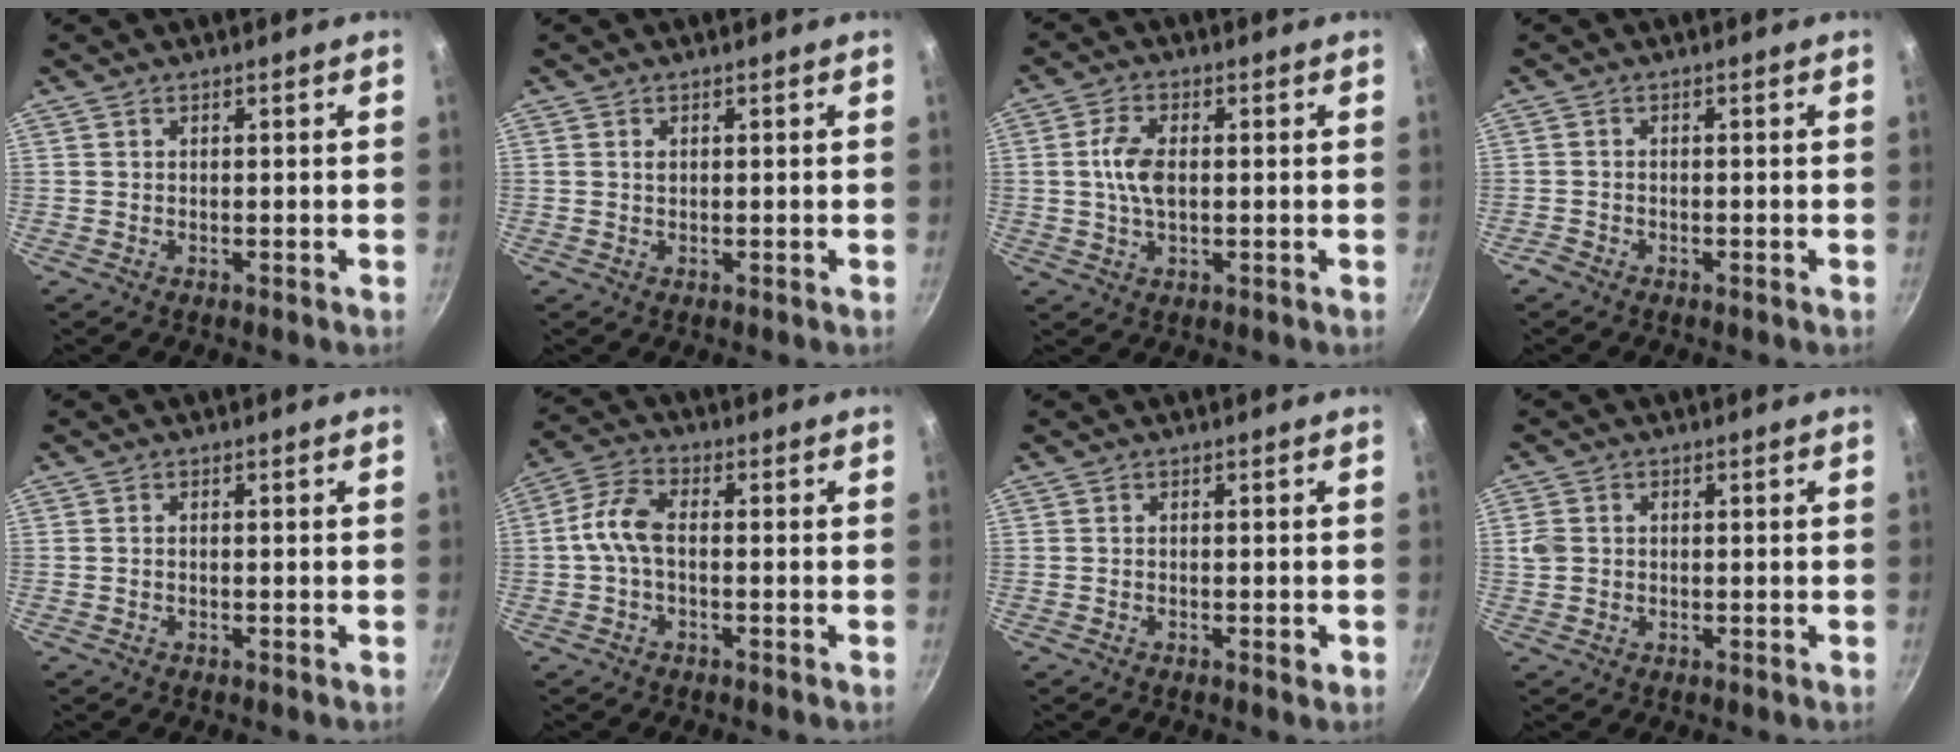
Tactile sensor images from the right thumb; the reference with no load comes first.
{"total": 0.7, "force": [0.2, 0.5, 0.5], "torque": [-0.008, 0.002, 0.005]}
{"total": 6.4, "force": [0.4, 3.5, 5.4], "torque": [-0.101, 0.009, 0.004]}
{"total": 1.2, "force": [-1.1, 0.6, 0.3], "torque": [-0.018, 0.010, -0.023]}
{"total": 0.6, "force": [-0.2, 0.3, 0.4], "torque": [-0.009, 0.005, -0.005]}
{"total": 6.7, "force": [-0.8, 3.7, 5.5], "torque": [-0.116, 0.030, -0.026]}
{"total": 1.2, "force": [-0.5, 0.5, 1.0], "torque": [-0.018, 0.002, -0.010]}
{"total": 3.3, "force": [0.1, 2.8, 1.8], "torque": [-0.033, 0.006, 0.001]}